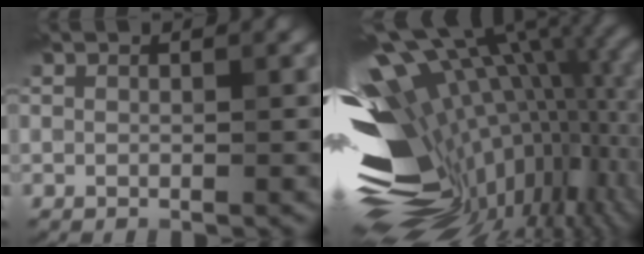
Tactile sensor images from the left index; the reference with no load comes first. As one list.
[{"total": 18.5, "force": [-0.1, 9.2, 16.0], "torque": [-0.261, -0.016, 0.020]}]